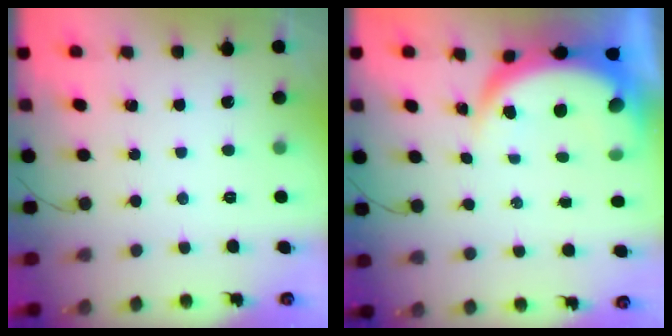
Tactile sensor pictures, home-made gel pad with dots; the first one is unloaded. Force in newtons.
{"total": 9.1, "press": 9.0, "slide": 1.0}